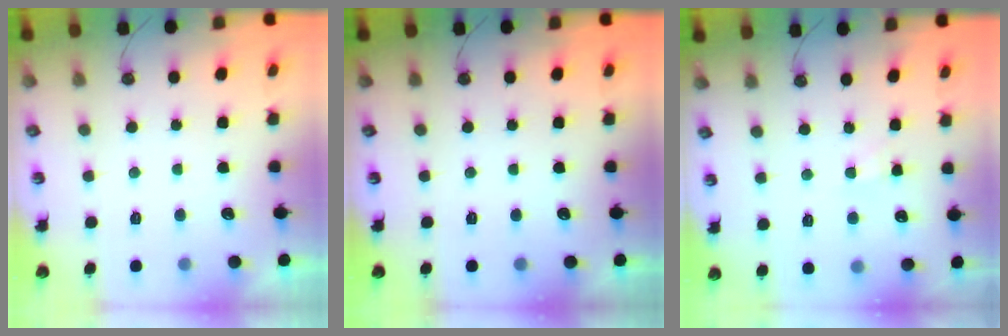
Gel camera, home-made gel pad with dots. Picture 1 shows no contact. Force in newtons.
{"total": 0.0}
{"total": 1.9, "press": 1.9, "slide": 0.3}